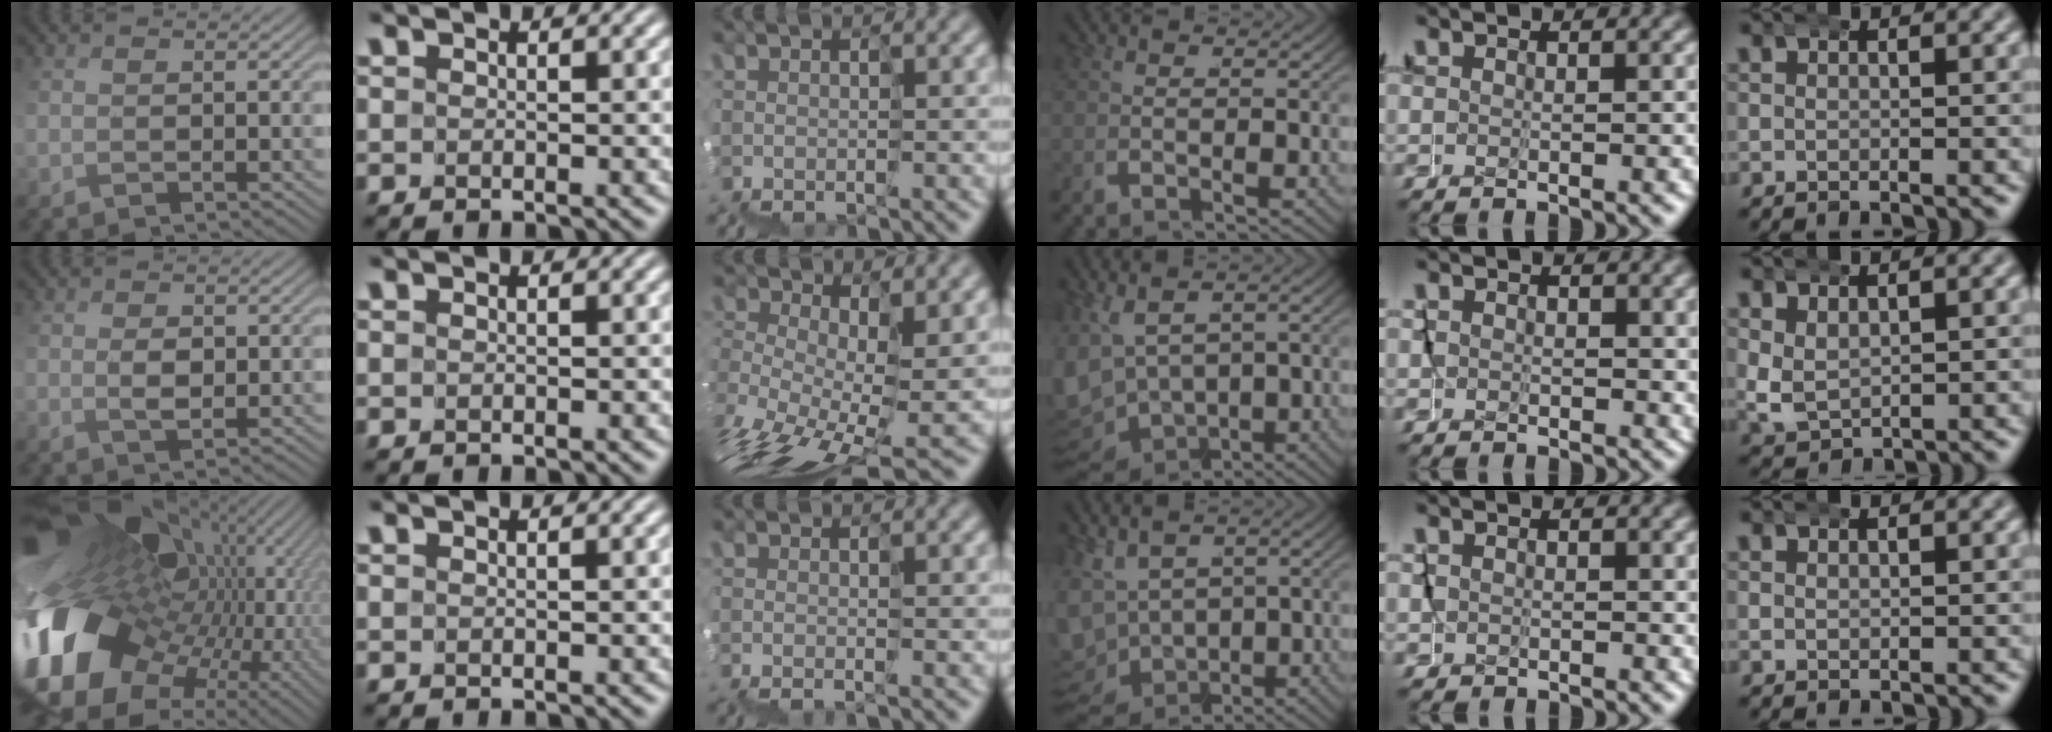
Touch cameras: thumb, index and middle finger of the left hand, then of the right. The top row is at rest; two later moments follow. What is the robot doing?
{"motion": "wrap", "object": "ethernet cable"}